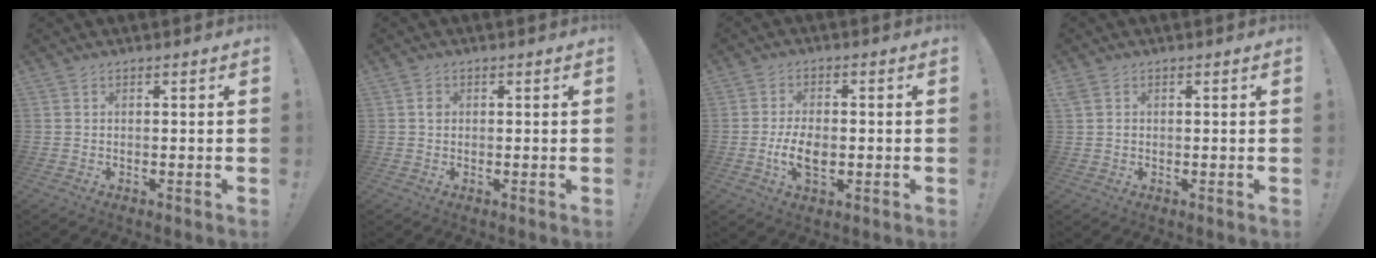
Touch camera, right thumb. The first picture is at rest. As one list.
[{"total": 1.3, "force": [0.1, 1.2, 0.7], "torque": [-0.011, 0.005, 0.001]}, {"total": 7.3, "force": [-1.8, 3.8, 6.0], "torque": [-0.113, -0.002, -0.034]}, {"total": 1.2, "force": [0.3, 1.0, 0.5], "torque": [-0.008, 0.003, 0.006]}]